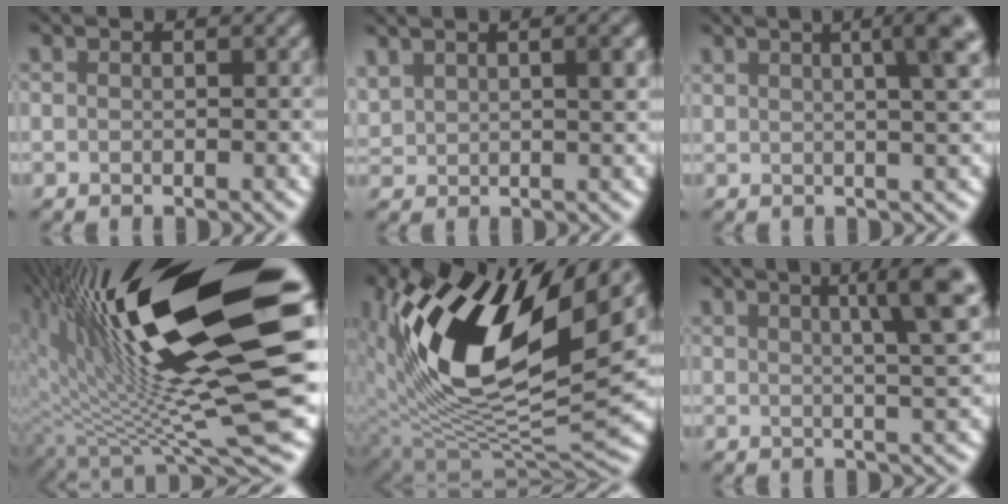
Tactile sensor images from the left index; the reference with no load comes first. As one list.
[{"total": 4.3, "force": [2.1, 1.7, 3.3], "torque": [-0.060, 0.037, 0.042]}, {"total": 5.7, "force": [2.3, 1.5, 5.0], "torque": [-0.043, 0.039, 0.025]}, {"total": 17.3, "force": [4.3, 3.9, 16.3], "torque": [-0.280, -0.011, 0.104]}, {"total": 13.9, "force": [4.1, 6.2, 11.8], "torque": [-0.241, 0.002, 0.096]}, {"total": 5.9, "force": [2.4, 0.7, 5.4], "torque": [-0.061, 0.025, 0.049]}]